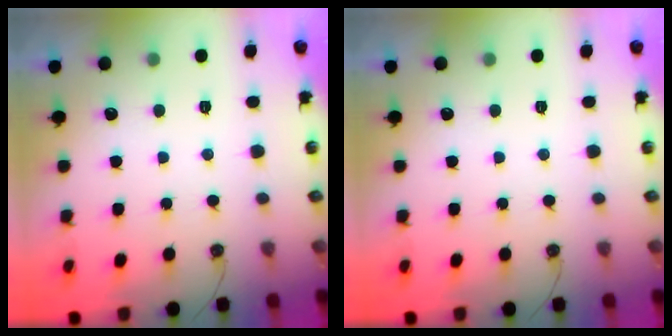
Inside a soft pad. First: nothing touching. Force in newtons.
{"total": 0.0}